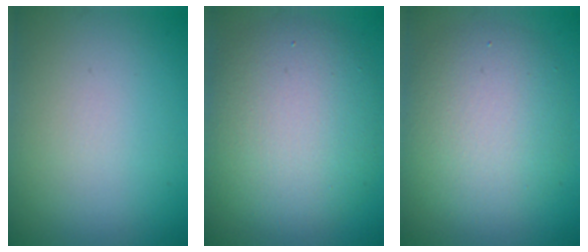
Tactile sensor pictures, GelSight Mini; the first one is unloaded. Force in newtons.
{"total": 8.5, "press": 8.5, "slide": 0.3}
{"total": 6.3, "press": 6.3, "slide": 0.3}